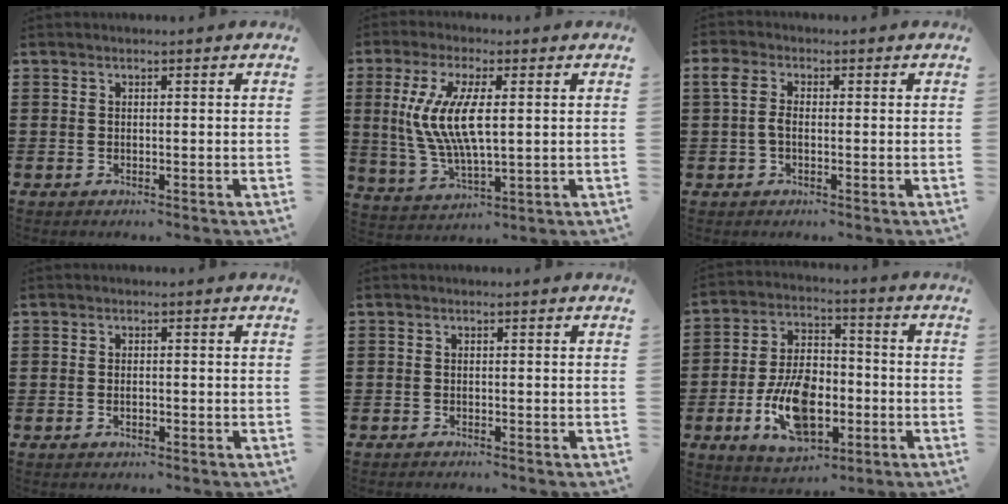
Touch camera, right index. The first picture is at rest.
{"total": 9.8, "force": [1.2, 3.5, 9.1], "torque": [-0.209, -0.002, 0.012]}
{"total": 3.3, "force": [-0.1, 2.0, 2.5], "torque": [-0.067, 0.002, -0.009]}
{"total": 1.1, "force": [-0.3, 0.5, 1.0], "torque": [-0.019, -0.001, -0.006]}
{"total": 0.6, "force": [-0.6, 0.1, 0.0], "torque": [-0.001, 0.000, -0.013]}
{"total": 12.2, "force": [-3.6, 7.0, 9.3], "torque": [-0.190, 0.001, -0.062]}